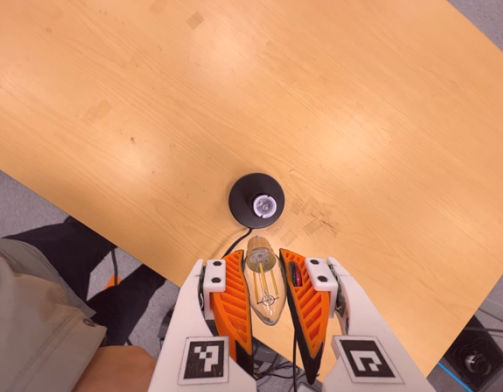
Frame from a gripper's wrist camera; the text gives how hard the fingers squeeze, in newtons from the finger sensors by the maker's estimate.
{"total": 22.2, "left": 24.5, "right": 19.9}